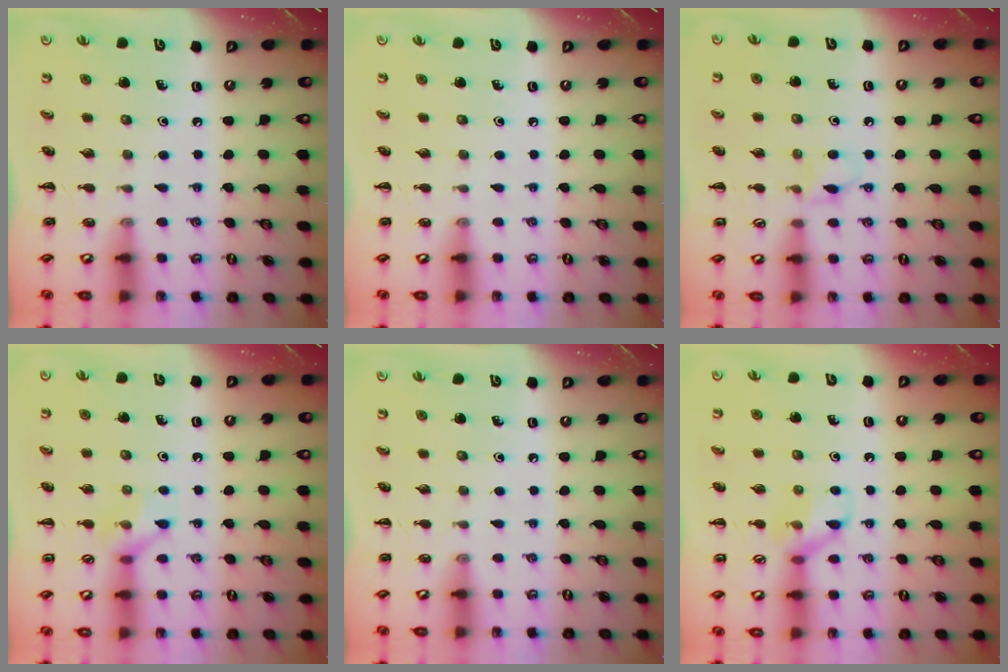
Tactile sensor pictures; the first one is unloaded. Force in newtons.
{"total": 0.0}
{"total": 4.4, "press": 4.0, "slide": 1.7}
{"total": 7.4, "press": 7.4, "slide": 0.5}
{"total": 0.0}
{"total": 8.3, "press": 8.3, "slide": 0.6}